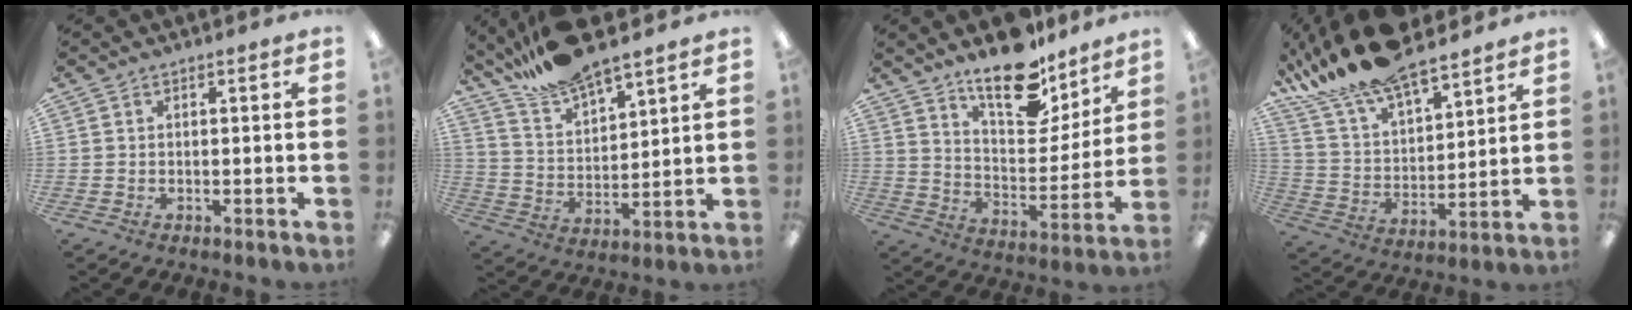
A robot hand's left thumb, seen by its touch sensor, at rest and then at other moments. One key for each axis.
{"total": 12.7, "fx": 11.5, "fy": 2.5, "fz": 4.8, "tx": -0.104, "ty": -0.071, "tz": 0.211}
{"total": 16.5, "fx": 13.5, "fy": 6.2, "fz": 7.1, "tx": -0.108, "ty": -0.098, "tz": 0.236}
{"total": 18.5, "fx": 15.7, "fy": 5.6, "fz": 8.1, "tx": -0.171, "ty": -0.091, "tz": 0.282}